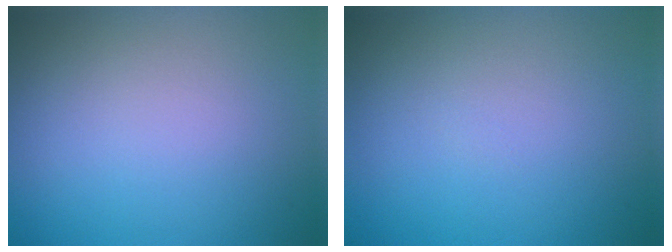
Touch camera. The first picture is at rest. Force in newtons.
{"total": 0.0}